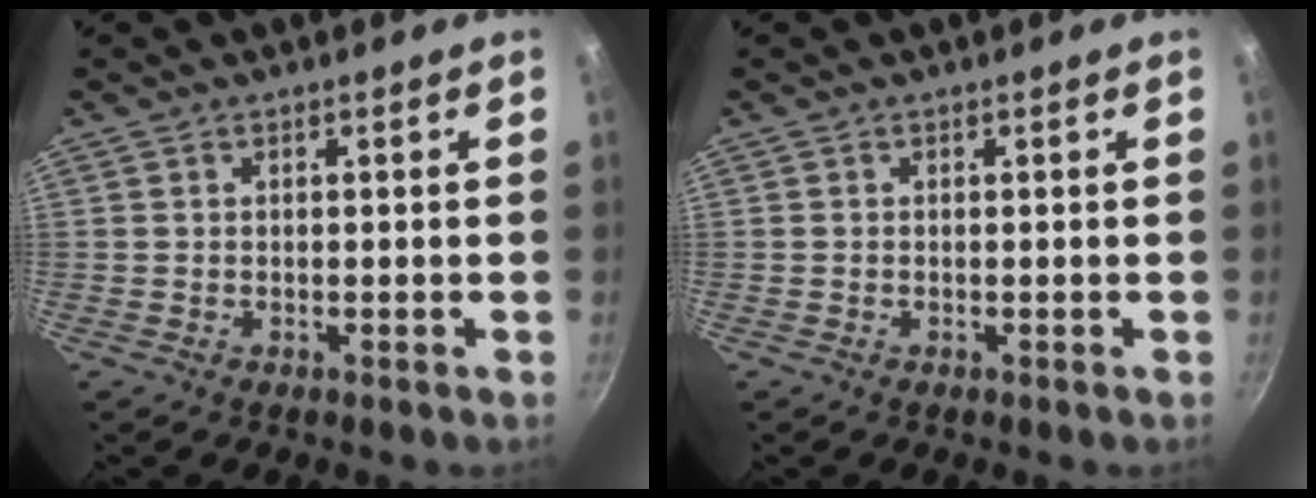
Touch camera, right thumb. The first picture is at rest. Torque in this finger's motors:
{"motor_torque": [0.11, -0.19, 0.26, 0.35, 0.04]}